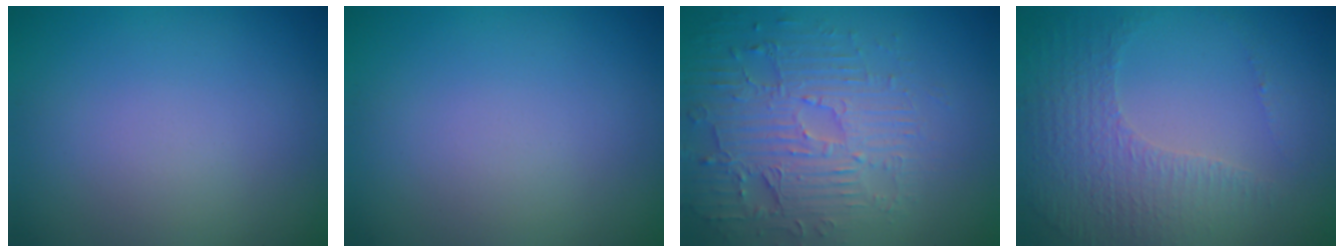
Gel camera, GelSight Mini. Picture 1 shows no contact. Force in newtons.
{"total": 0.0}
{"total": 4.6, "press": 4.2, "slide": 1.9}
{"total": 4.3, "press": 3.0, "slide": 3.1}